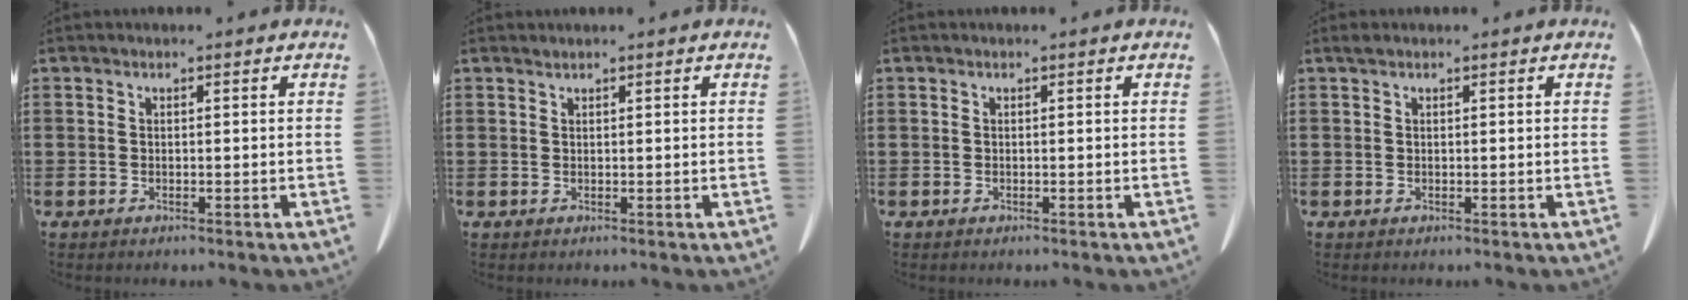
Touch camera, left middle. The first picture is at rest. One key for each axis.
{"total": 0.5, "fx": 0.5, "fy": -0.1, "fz": 0.1, "tx": -0.005, "ty": -0.004, "tz": 0.011}
{"total": 0.0}
{"total": 0.5, "fx": 0.4, "fy": 0.3, "fz": 0.2, "tx": -0.007, "ty": 0.001, "tz": 0.008}